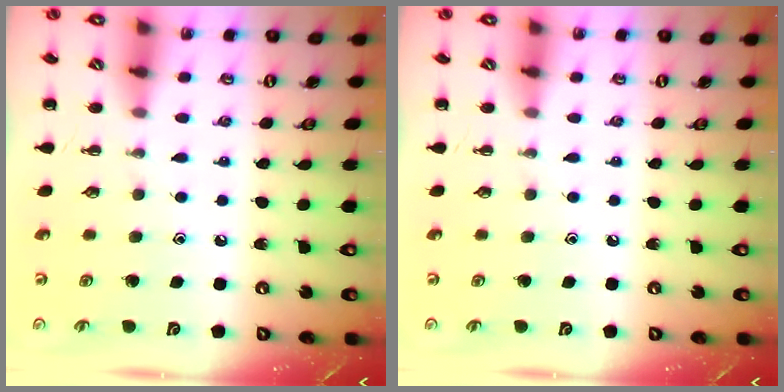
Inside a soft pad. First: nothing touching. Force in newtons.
{"total": 0.0}